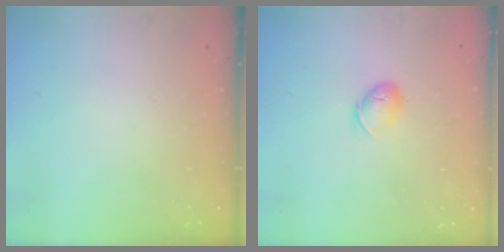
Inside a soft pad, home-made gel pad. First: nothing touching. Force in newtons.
{"total": 7.1, "press": 7.0, "slide": 1.1}